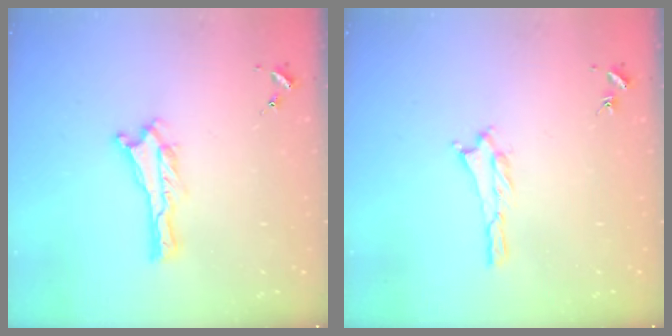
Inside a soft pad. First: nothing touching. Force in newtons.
{"total": 1.4, "press": 1.4, "slide": 0.3}